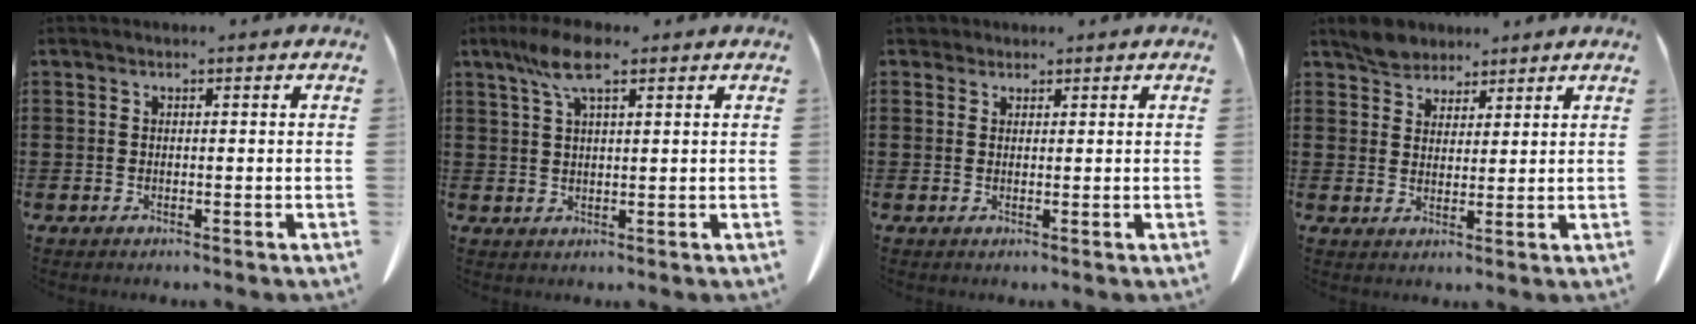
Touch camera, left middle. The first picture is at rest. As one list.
[{"total": 6.5, "force": [3.6, 1.6, 5.2], "torque": [-0.110, 0.007, 0.063]}, {"total": 1.7, "force": [1.4, 0.9, 0.3], "torque": [-0.012, 0.005, 0.029]}, {"total": 4.0, "force": [3.5, 1.9, 0.6], "torque": [-0.025, 0.005, 0.069]}]